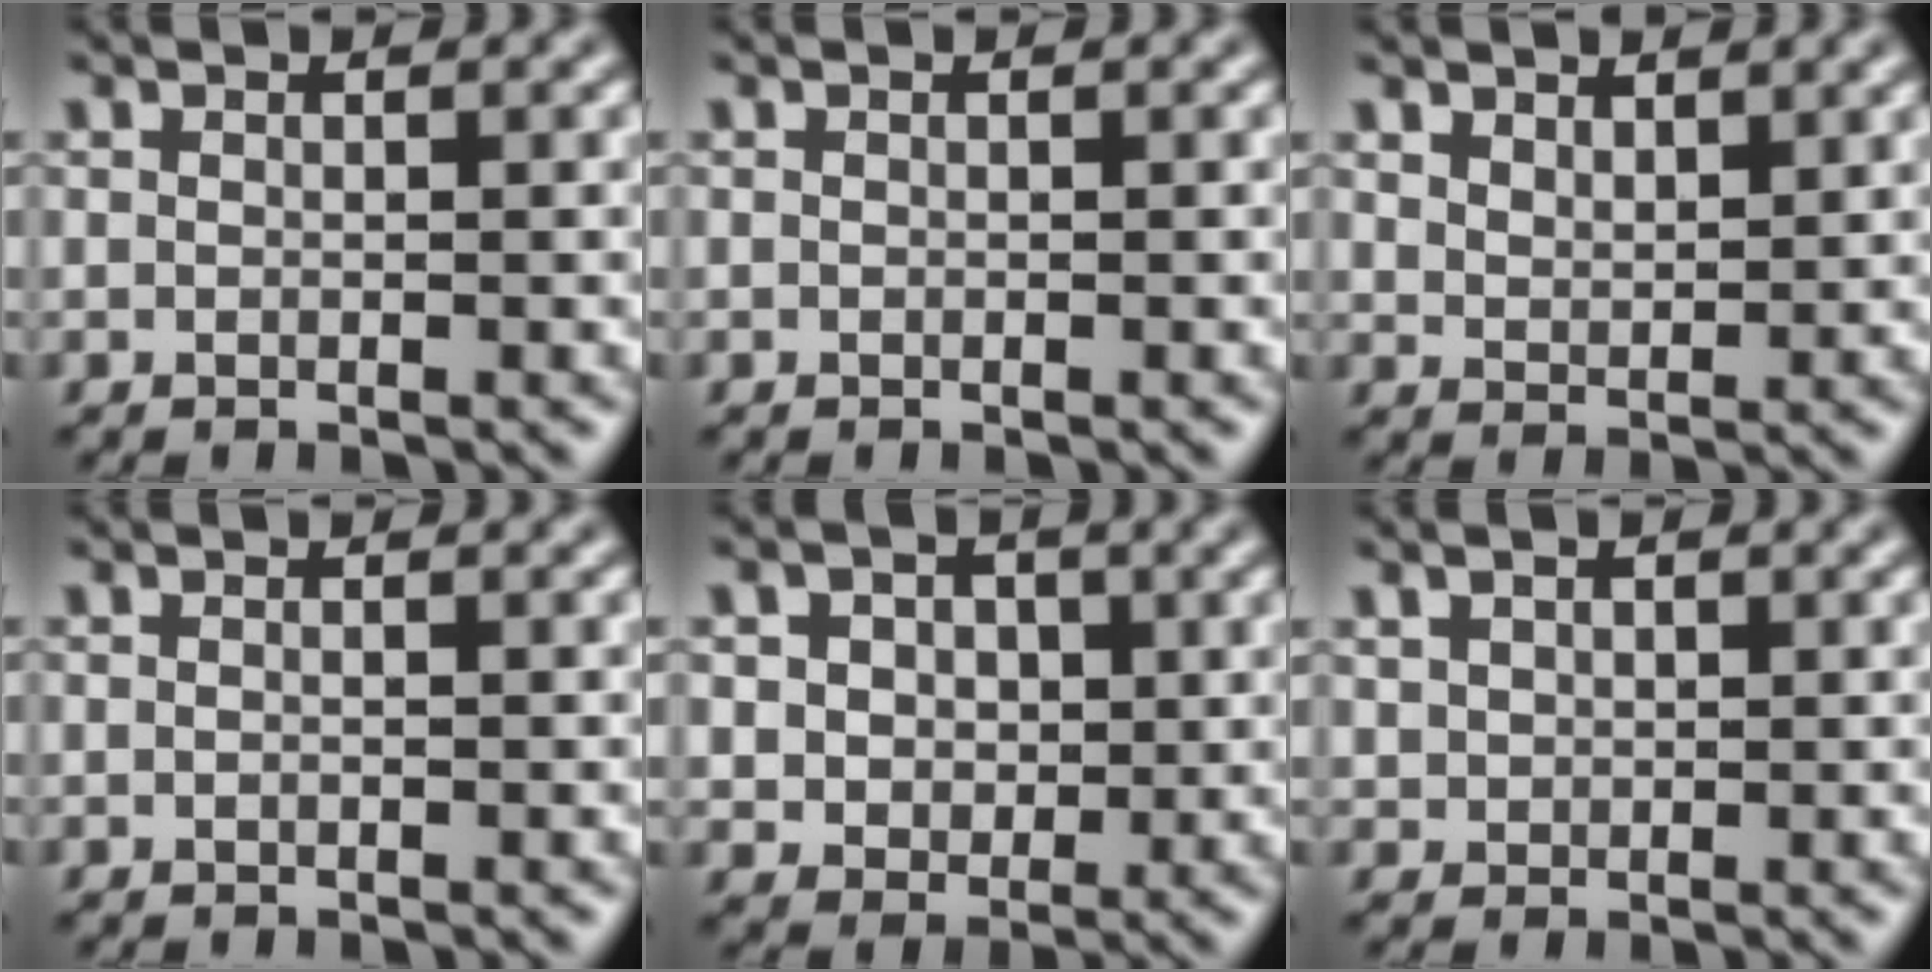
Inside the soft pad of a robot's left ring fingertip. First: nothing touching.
{"total": 0.0}
{"total": 2.3, "force": [1.8, 1.1, 0.8], "torque": [-0.020, -0.001, 0.037]}
{"total": 0.7, "force": [0.1, 0.3, 0.6], "torque": [-0.008, -0.008, -0.001]}
{"total": 5.3, "force": [1.5, 4.3, 2.7], "torque": [-0.061, 0.011, 0.019]}
{"total": 1.8, "force": [0.9, 1.4, 0.8], "torque": [-0.018, 0.007, 0.016]}